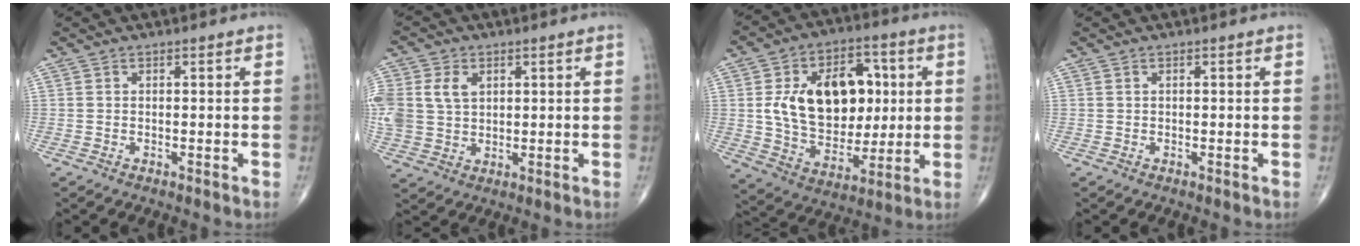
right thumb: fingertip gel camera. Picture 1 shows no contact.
{"total": 11.9, "force": [3.1, 9.1, 7.1], "torque": [-0.173, 0.003, 0.065]}
{"total": 20.0, "force": [3.0, 13.5, 14.5], "torque": [-0.185, 0.004, 0.060]}
{"total": 0.0}